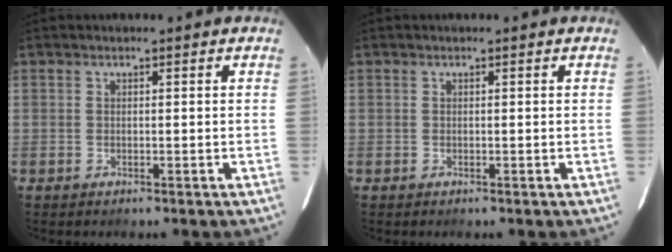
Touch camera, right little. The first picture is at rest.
{"total": 0.0}